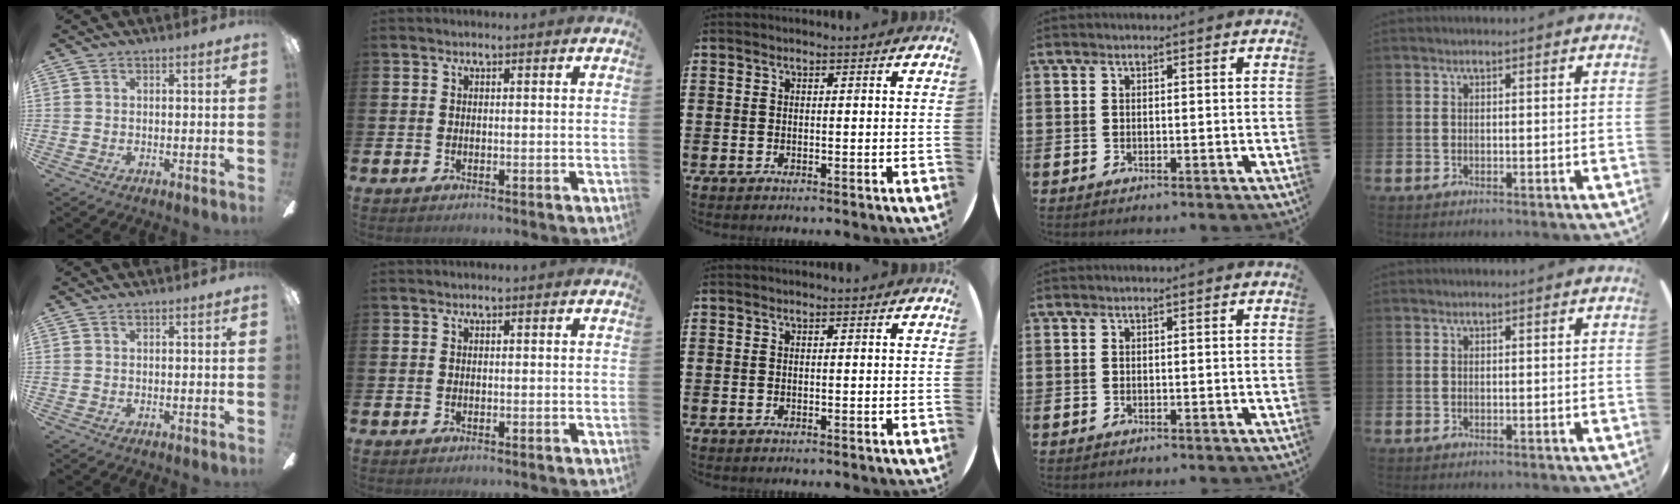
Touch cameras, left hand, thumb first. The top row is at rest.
{}